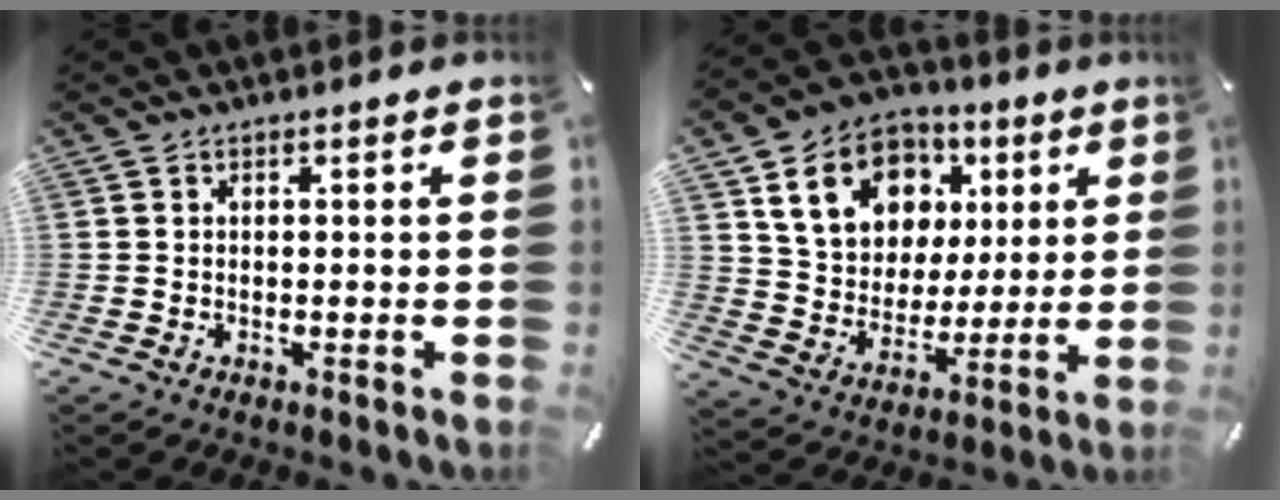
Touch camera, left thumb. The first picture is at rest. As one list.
[{"total": 16.7, "force": [6.9, 13.5, 7.1], "torque": [-0.117, -0.014, 0.134]}]